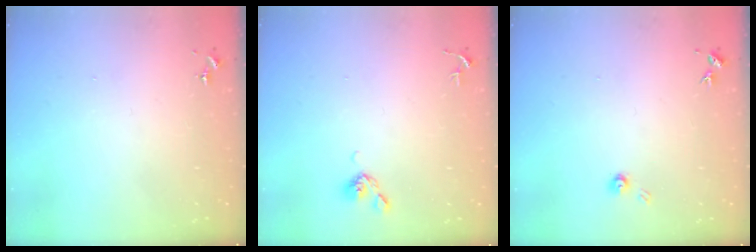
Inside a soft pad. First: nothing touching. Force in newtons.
{"total": 5.0, "press": 4.9, "slide": 0.8}
{"total": 3.8, "press": 3.8, "slide": 0.5}